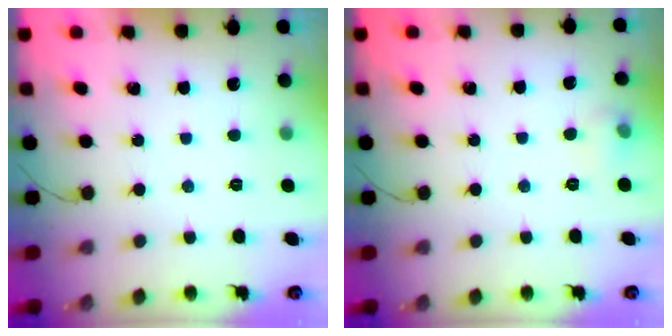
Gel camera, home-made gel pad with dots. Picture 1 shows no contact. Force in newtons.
{"total": 4.6, "press": 4.3, "slide": 1.7}